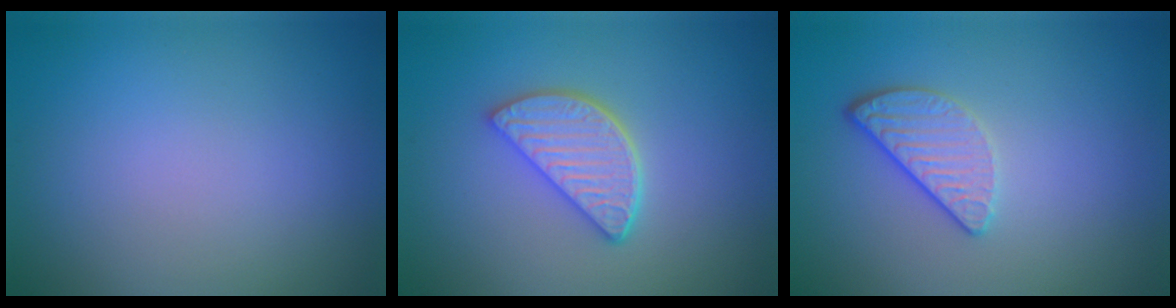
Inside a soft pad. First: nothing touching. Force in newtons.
{"total": 4.1, "press": 3.3, "slide": 2.5}
{"total": 2.6, "press": 2.3, "slide": 1.3}